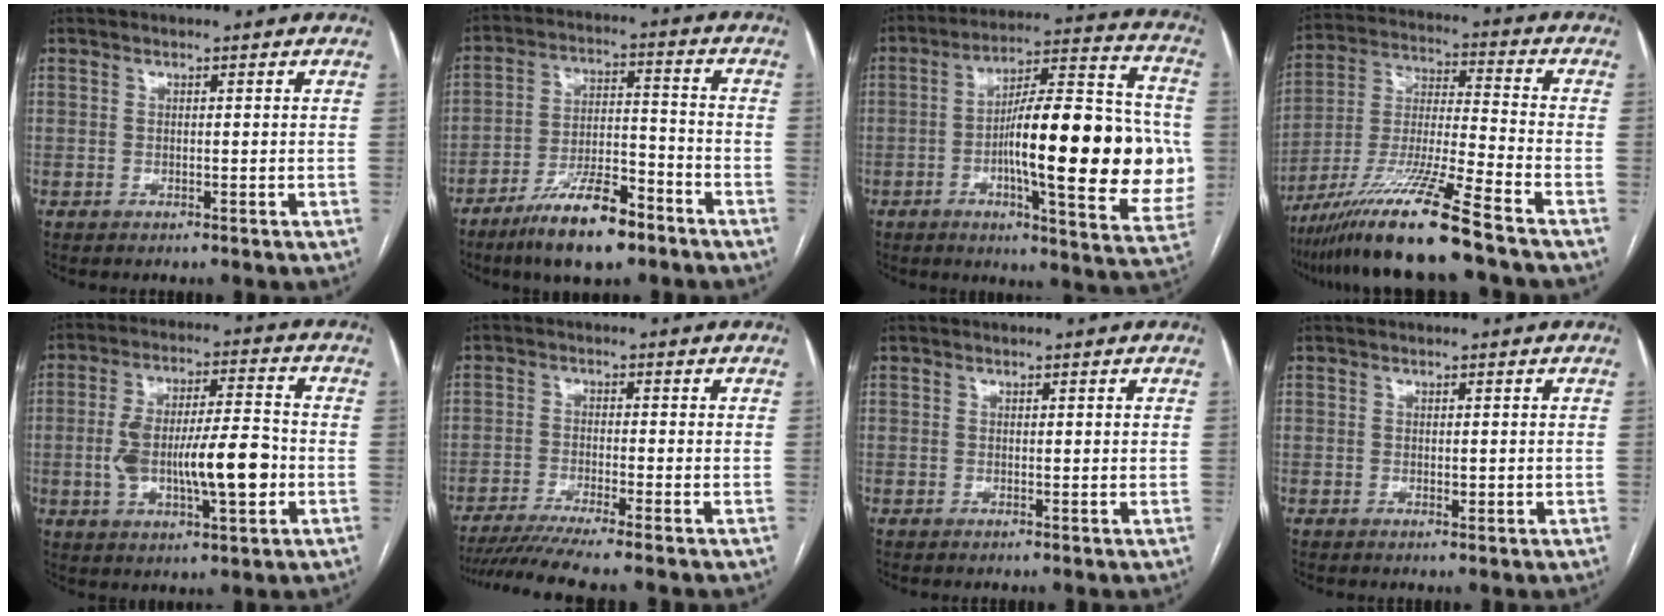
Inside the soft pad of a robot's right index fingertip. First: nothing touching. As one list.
[{"total": 12.3, "force": [-8.4, 3.2, 8.4], "torque": [-0.151, -0.003, -0.147]}, {"total": 24.2, "force": [-2.5, 4.6, 23.7], "torque": [-0.295, 0.021, -0.032]}, {"total": 16.0, "force": [-11.9, -1.3, 10.6], "torque": [-0.215, -0.029, -0.219]}, {"total": 13.5, "force": [-2.3, 3.4, 12.9], "torque": [-0.231, 0.014, -0.033]}, {"total": 8.8, "force": [-7.4, -1.5, 4.5], "torque": [-0.061, -0.023, -0.121]}, {"total": 0.5, "force": [0.2, 0.2, 0.4], "torque": [-0.005, 0.000, 0.004]}, {"total": 1.0, "force": [0.0, 0.5, 0.9], "torque": [-0.013, -0.003, 0.002]}]